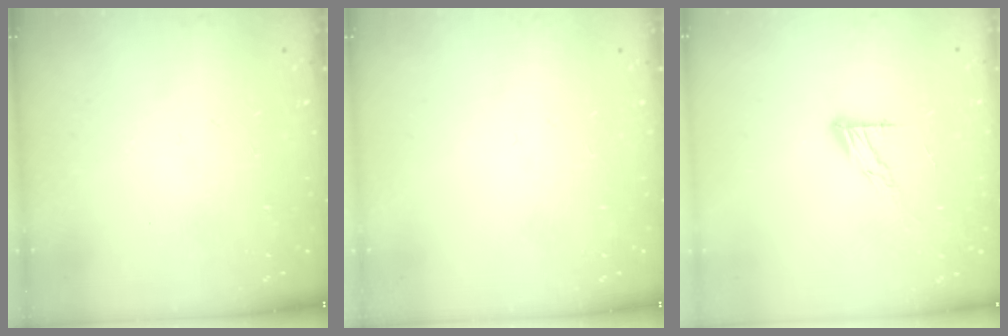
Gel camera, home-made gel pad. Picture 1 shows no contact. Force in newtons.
{"total": 0.0}
{"total": 8.7, "press": 8.7, "slide": 0.7}